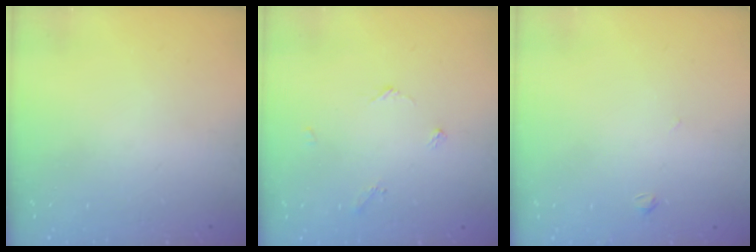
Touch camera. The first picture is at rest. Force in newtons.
{"total": 2.8, "press": 2.8, "slide": 0.4}
{"total": 1.5, "press": 1.4, "slide": 0.5}